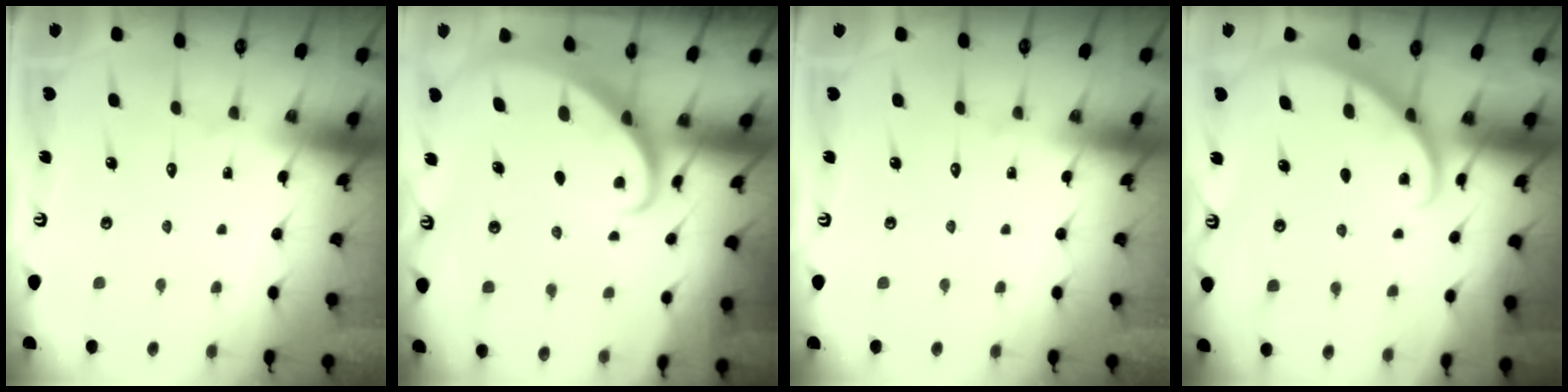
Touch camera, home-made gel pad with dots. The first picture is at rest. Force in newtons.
{"total": 2.4, "press": 2.4, "slide": 0.3}
{"total": 0.0}
{"total": 2.8, "press": 2.8, "slide": 0.2}